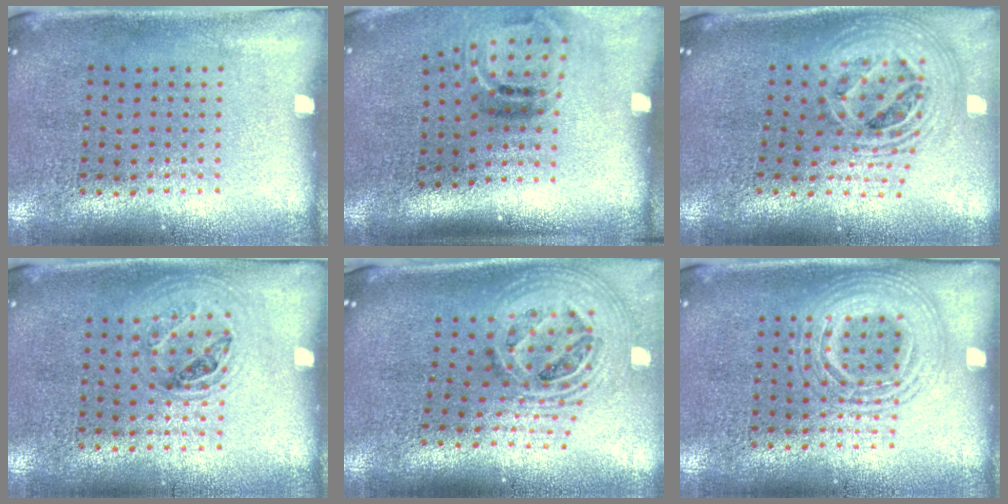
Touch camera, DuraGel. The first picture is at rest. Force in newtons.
{"total": 2.0, "press": 1.2, "slide": 1.6}
{"total": 2.5, "press": 1.8, "slide": 1.7}
{"total": 0.9, "press": 0.9, "slide": 0.2}
{"total": 2.2, "press": 1.7, "slide": 1.5}
{"total": 2.1, "press": 2.0, "slide": 0.3}